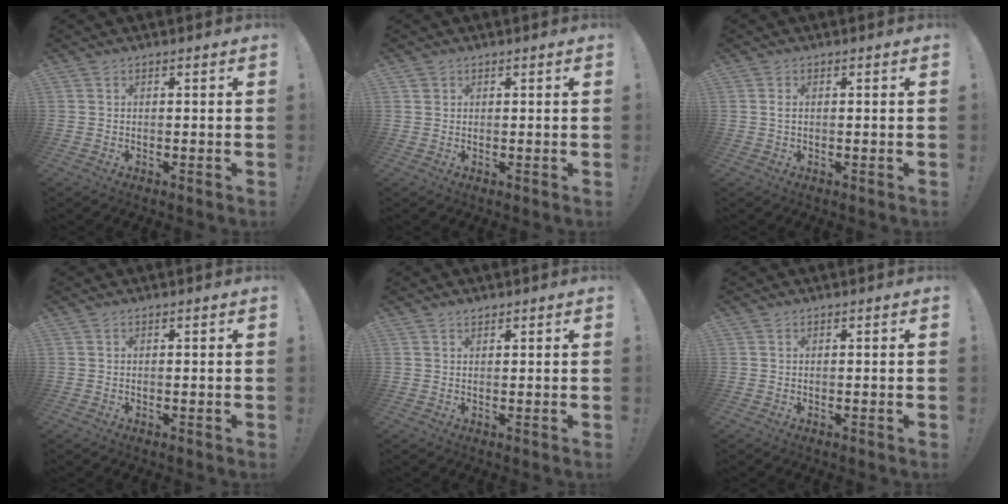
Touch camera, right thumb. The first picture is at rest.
{"total": 1.1, "force": [0.7, 0.8, 0.2], "torque": [-0.002, 0.001, 0.013]}
{"total": 1.0, "force": [0.2, 0.5, 0.9], "torque": [-0.019, 0.004, 0.003]}
{"total": 0.0}
{"total": 0.9, "force": [0.8, 0.4, 0.3], "torque": [-0.006, -0.001, 0.016]}
{"total": 0.0}